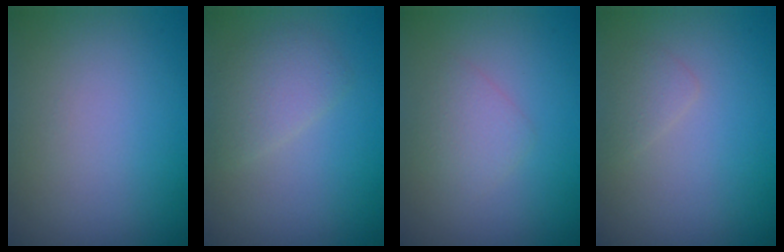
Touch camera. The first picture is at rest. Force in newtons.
{"total": 2.4, "press": 2.4, "slide": 0.2}
{"total": 1.8, "press": 1.8, "slide": 0.0}
{"total": 1.1, "press": 1.1, "slide": 0.0}